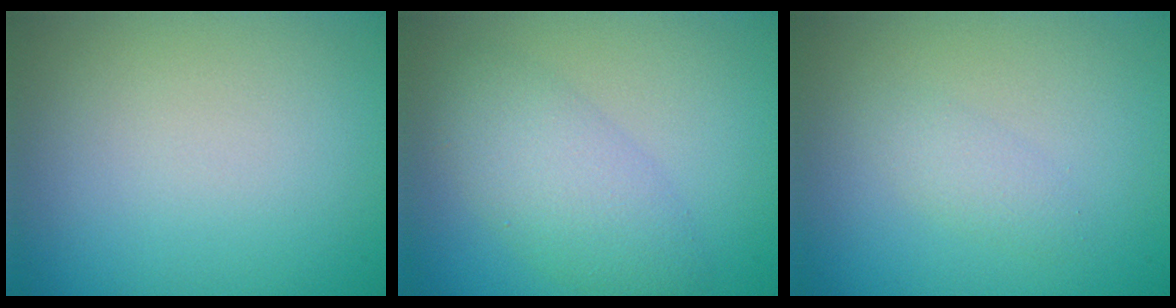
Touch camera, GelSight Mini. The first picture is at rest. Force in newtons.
{"total": 4.5, "press": 4.5, "slide": 0.1}
{"total": 1.4, "press": 1.3, "slide": 0.1}